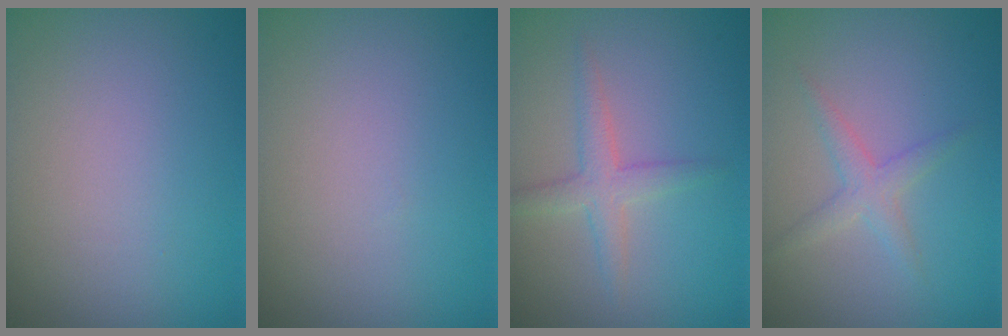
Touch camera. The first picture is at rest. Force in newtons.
{"total": 0.0}
{"total": 2.5, "press": 2.5, "slide": 0.1}
{"total": 2.0, "press": 2.0, "slide": 0.1}